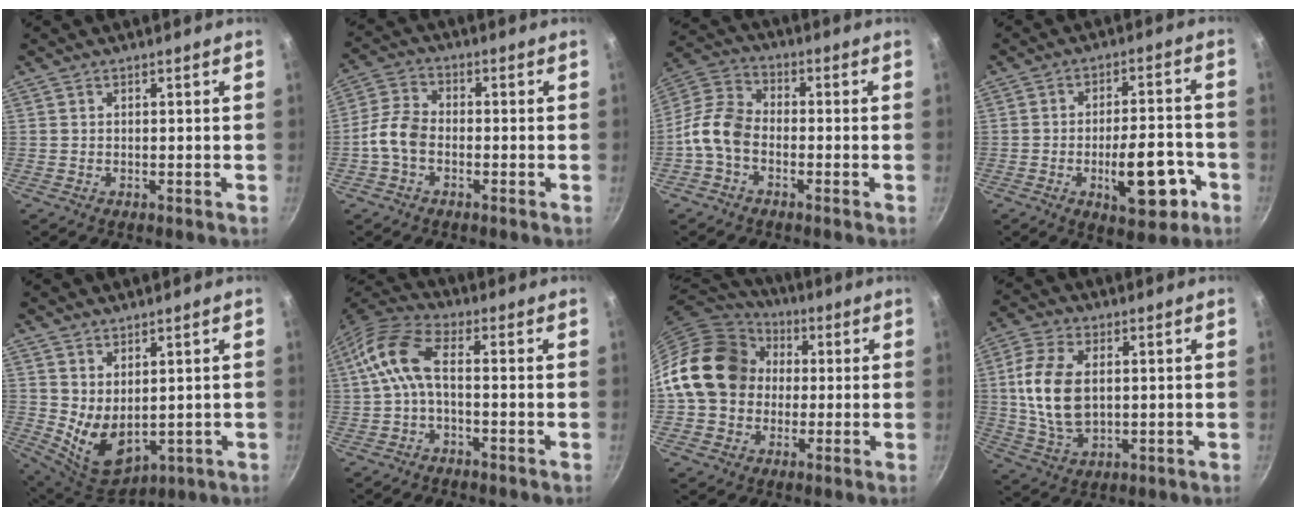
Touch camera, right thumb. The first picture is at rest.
{"total": 6.3, "force": [-2.1, 4.2, 4.2], "torque": [-0.082, 0.030, -0.053]}
{"total": 8.5, "force": [-3.1, 5.6, 5.6], "torque": [-0.108, 0.038, -0.082]}
{"total": 12.8, "force": [-4.6, 5.6, 10.5], "torque": [-0.119, 0.030, -0.057]}
{"total": 8.7, "force": [2.3, 5.2, 6.6], "torque": [-0.094, -0.037, 0.066]}
{"total": 8.7, "force": [-0.8, 3.8, 7.8], "torque": [-0.177, 0.028, -0.034]}
{"total": 17.8, "force": [1.5, 14.9, 9.6], "torque": [-0.145, 0.038, 0.017]}
{"total": 12.6, "force": [1.6, 7.5, 10.0], "torque": [-0.190, -0.004, 0.034]}